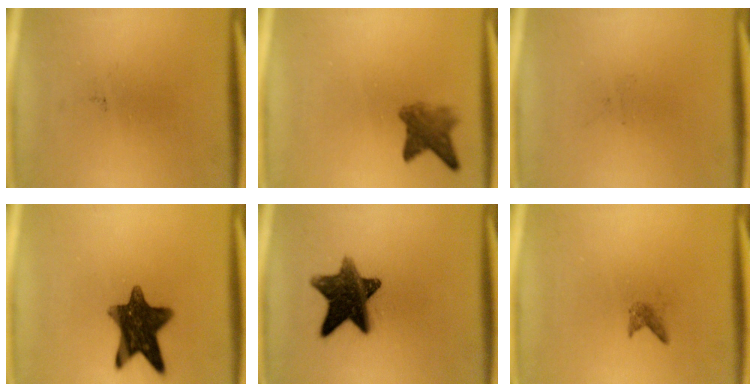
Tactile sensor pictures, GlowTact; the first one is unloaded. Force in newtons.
{"total": 4.1}
{"total": 0.0}
{"total": 11.9}
{"total": 12.5}
{"total": 0.9}